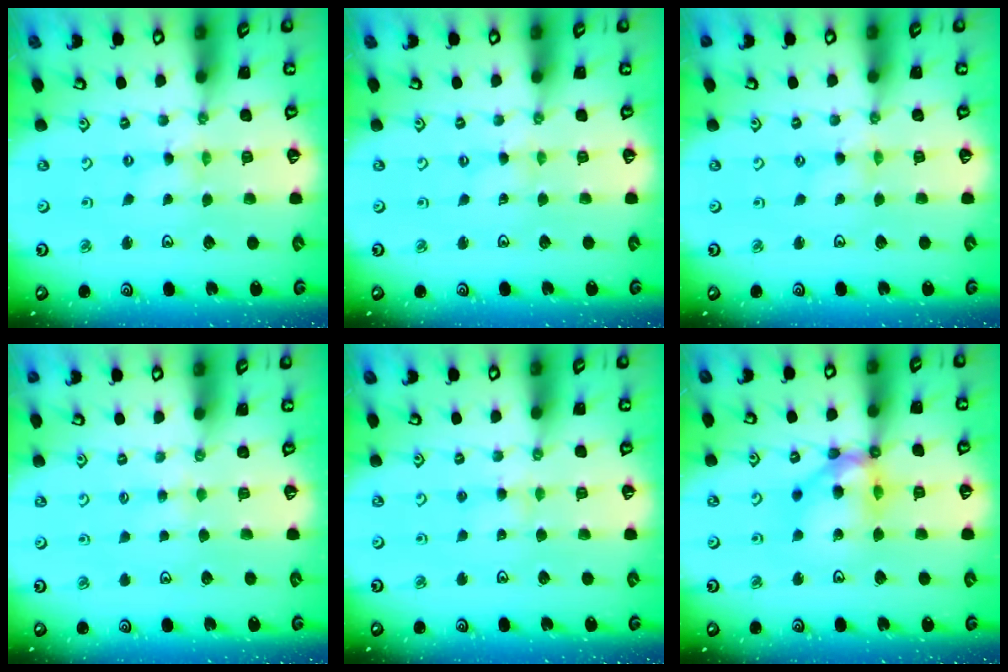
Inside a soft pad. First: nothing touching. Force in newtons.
{"total": 0.5, "press": 0.5, "slide": 0.1}
{"total": 1.1, "press": 1.0, "slide": 0.2}
{"total": 3.3, "press": 3.3, "slide": 0.4}
{"total": 3.5, "press": 3.5, "slide": 0.5}
{"total": 13.0, "press": 12.9, "slide": 1.9}